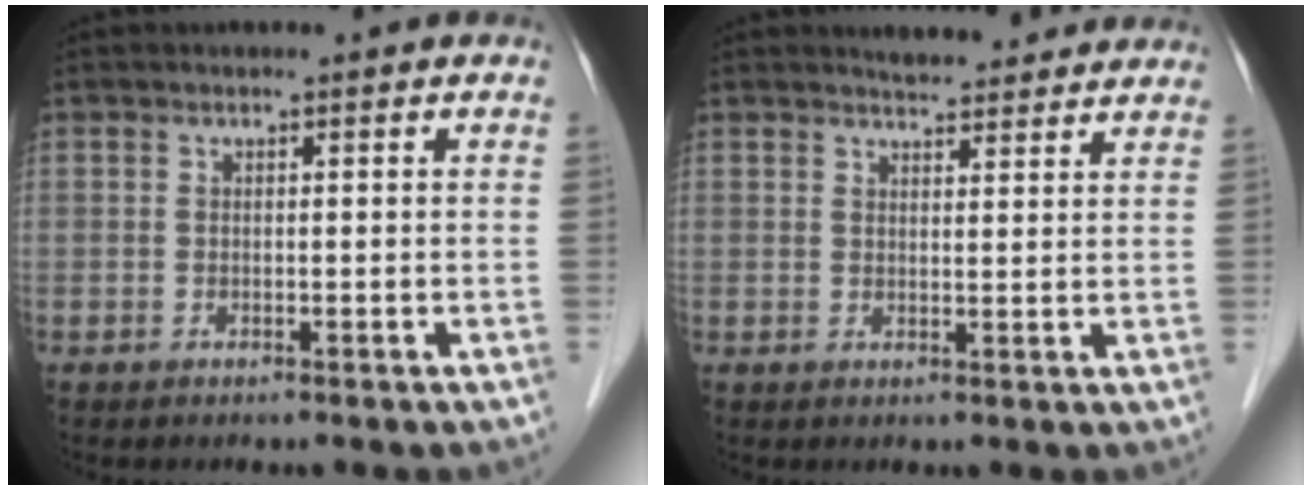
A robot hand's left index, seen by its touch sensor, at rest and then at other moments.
{"total": 6.3, "force": [5.9, 1.5, 1.6], "torque": [-0.016, 0.009, 0.074]}